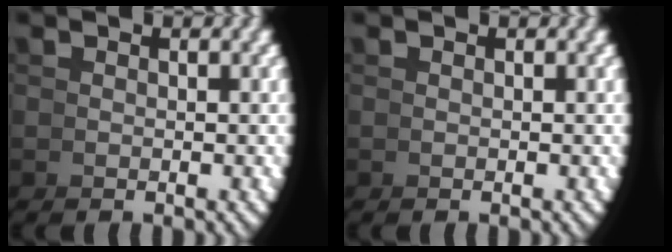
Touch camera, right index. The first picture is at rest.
{"total": 0.0}